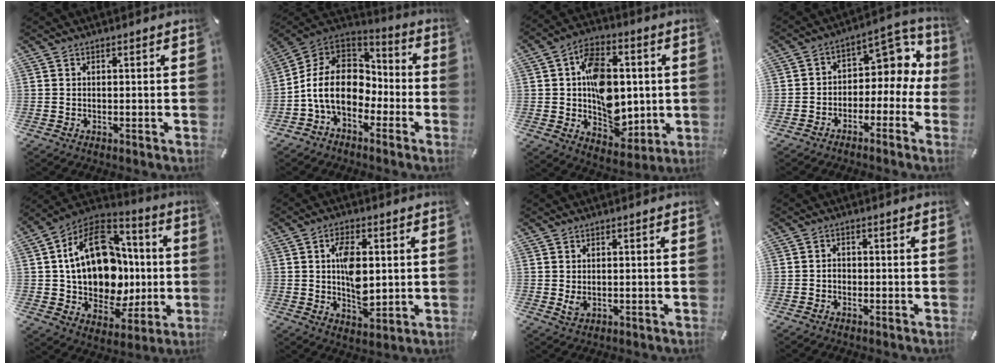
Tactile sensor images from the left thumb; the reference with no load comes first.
{"total": 13.5, "force": [-3.8, 10.2, 8.1], "torque": [-0.188, 0.025, -0.073]}
{"total": 15.4, "force": [0.9, 11.7, 10.0], "torque": [-0.147, 0.013, 0.029]}
{"total": 7.9, "force": [1.1, 6.1, 4.8], "torque": [-0.064, -0.010, 0.019]}
{"total": 22.2, "force": [1.8, 16.5, 14.8], "torque": [-0.269, 0.005, 0.038]}
{"total": 9.7, "force": [1.3, 5.8, 7.6], "torque": [-0.136, -0.004, 0.016]}
{"total": 2.2, "force": [-0.1, 1.5, 1.5], "torque": [-0.034, 0.000, -0.002]}
{"total": 1.6, "force": [-0.6, 1.2, 0.8], "torque": [-0.017, 0.006, -0.014]}